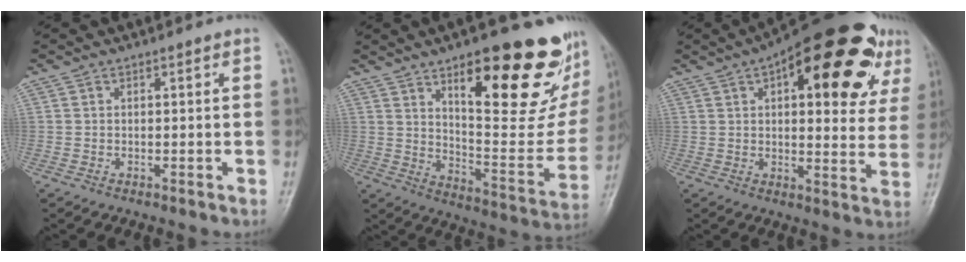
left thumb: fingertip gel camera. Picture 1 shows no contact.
{"total": 28.9, "force": [14.9, 9.6, 22.8], "torque": [-0.265, -0.064, 0.223]}
{"total": 25.1, "force": [11.4, 10.2, 19.8], "torque": [-0.235, -0.002, 0.152]}